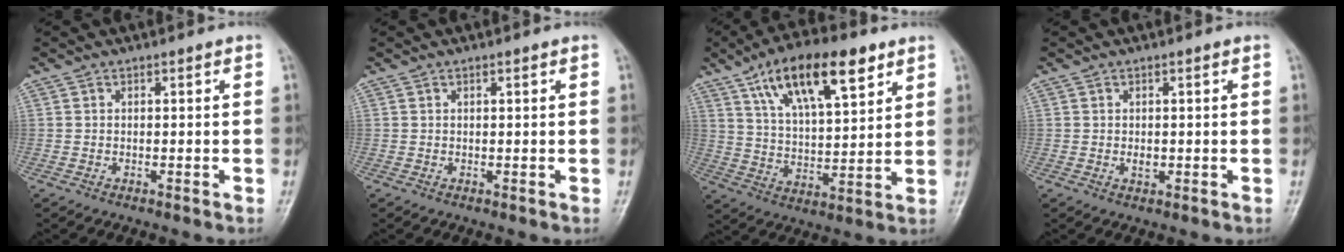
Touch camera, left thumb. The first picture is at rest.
{"total": 0.6, "force": [0.3, 0.1, 0.5], "torque": [-0.007, 0.001, 0.004]}
{"total": 17.5, "force": [9.4, 6.7, 13.1], "torque": [-0.192, -0.025, 0.164]}
{"total": 1.4, "force": [0.0, 0.9, 1.1], "torque": [-0.013, -0.001, 0.002]}